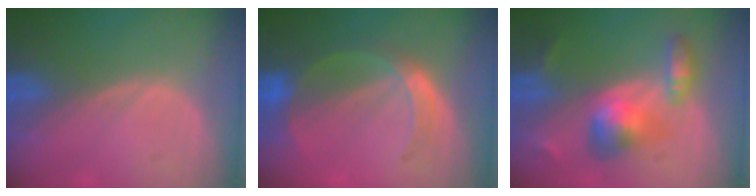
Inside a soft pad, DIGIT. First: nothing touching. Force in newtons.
{"total": 5.7, "press": 5.3, "slide": 2.0}
{"total": 6.0, "press": 6.0, "slide": 0.8}